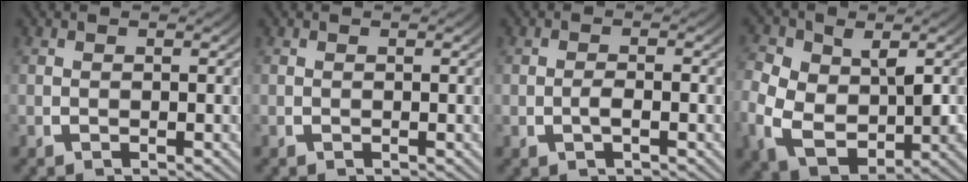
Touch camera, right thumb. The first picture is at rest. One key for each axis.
{"total": 0.0}
{"total": 1.4, "fx": -0.3, "fy": 0.7, "fz": 1.2, "tx": -0.024, "ty": 0.001, "tz": -0.005}
{"total": 10.0, "fx": -1.6, "fy": 7.2, "fz": 6.8, "tx": -0.164, "ty": -0.059, "tz": 0.005}